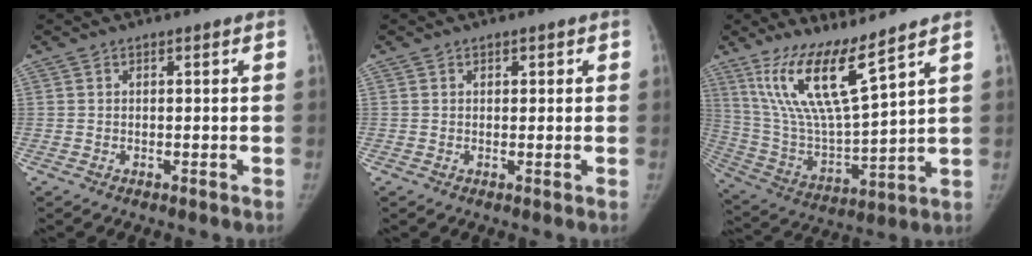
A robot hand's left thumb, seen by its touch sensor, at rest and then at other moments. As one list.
[{"total": 1.0, "force": [0.5, 0.8, 0.4], "torque": [0.008, -0.002, 0.006]}, {"total": 15.8, "force": [10.3, 2.4, 11.7], "torque": [-0.218, -0.065, 0.215]}]